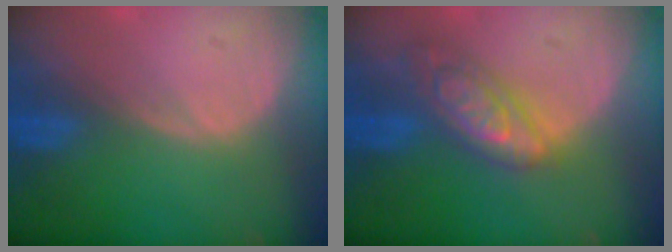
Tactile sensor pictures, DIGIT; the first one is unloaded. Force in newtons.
{"total": 7.2, "press": 7.2, "slide": 0.6}